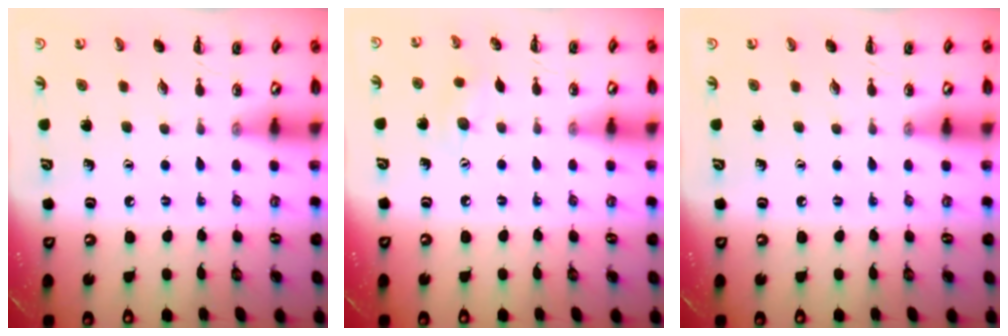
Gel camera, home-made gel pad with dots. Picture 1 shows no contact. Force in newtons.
{"total": 7.2, "press": 7.0, "slide": 1.7}
{"total": 0.0}